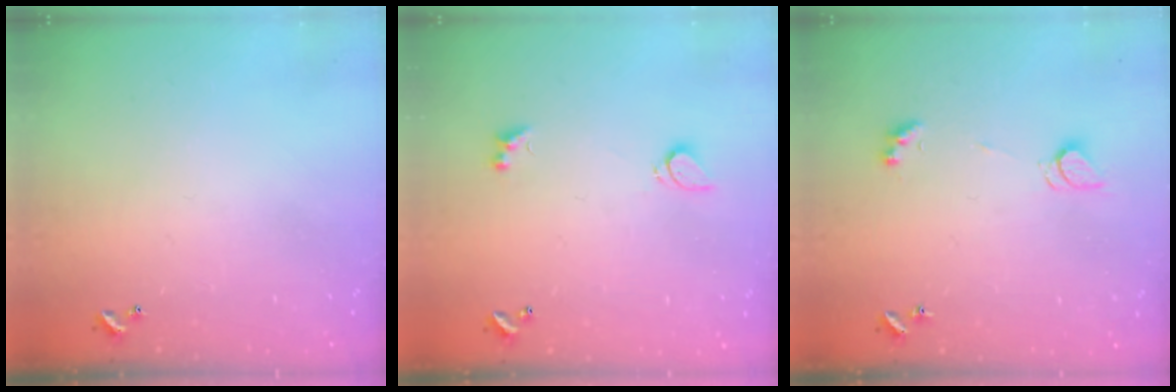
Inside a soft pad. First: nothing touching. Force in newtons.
{"total": 2.2, "press": 2.1, "slide": 0.6}
{"total": 2.2, "press": 2.2, "slide": 0.4}